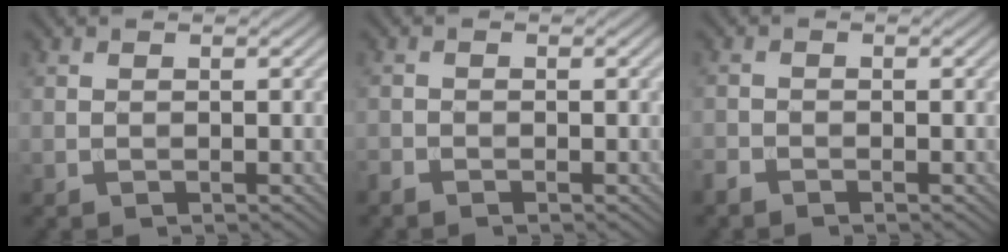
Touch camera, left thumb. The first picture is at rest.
{"total": 1.0, "force": [-1.0, 0.1, 0.3], "torque": [-0.007, -0.004, -0.025]}
{"total": 1.3, "force": [-1.3, 0.3, 0.3], "torque": [-0.010, -0.005, -0.033]}